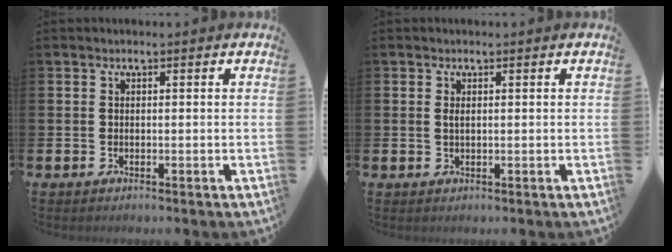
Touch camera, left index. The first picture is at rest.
{"total": 0.7, "force": [0.3, 0.2, 0.6], "torque": [0.003, -0.003, 0.001]}